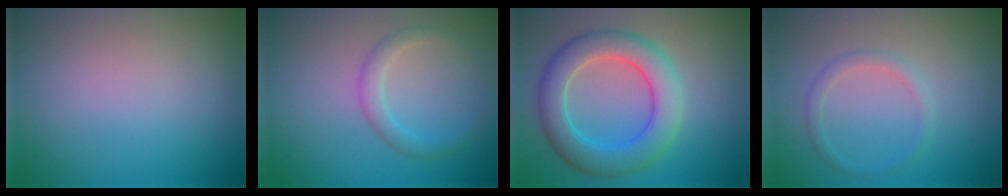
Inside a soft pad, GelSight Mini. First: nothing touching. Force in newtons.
{"total": 2.0, "press": 2.0, "slide": 0.1}
{"total": 6.2, "press": 6.2, "slide": 0.3}
{"total": 1.5, "press": 1.5, "slide": 0.1}